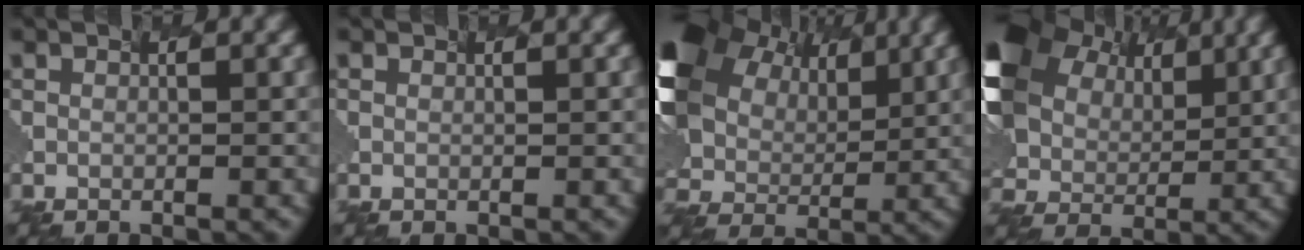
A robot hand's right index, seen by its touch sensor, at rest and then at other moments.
{"total": 0.7, "force": [0.3, -0.2, -0.6], "torque": [0.000, -0.004, 0.005]}
{"total": 14.8, "force": [5.7, 10.6, 8.6], "torque": [-0.259, 0.029, 0.112]}
{"total": 11.4, "force": [4.4, 8.2, 6.6], "torque": [-0.211, 0.016, 0.094]}